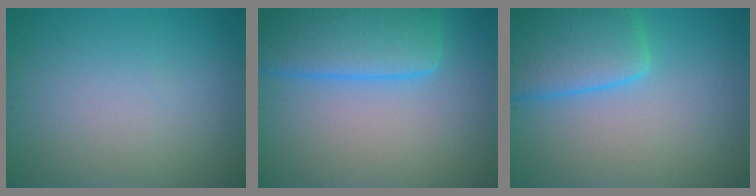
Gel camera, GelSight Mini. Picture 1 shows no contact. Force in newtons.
{"total": 8.5, "press": 8.5, "slide": 0.7}
{"total": 7.1, "press": 7.1, "slide": 0.4}